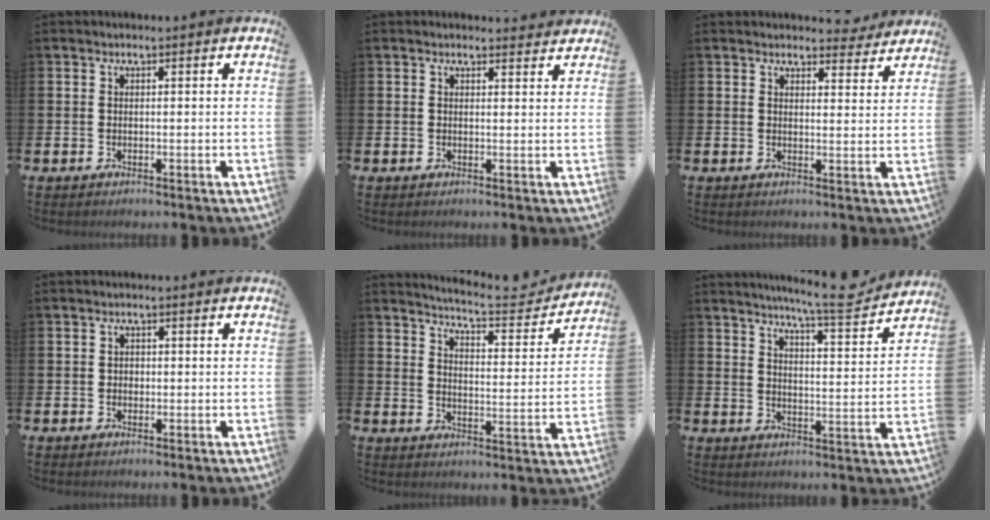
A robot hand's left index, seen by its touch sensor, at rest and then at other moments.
{"total": 1.6, "force": [1.6, 0.4, -0.1], "torque": [0.008, -0.006, 0.028]}
{"total": 3.4, "force": [3.3, 0.8, 0.3], "torque": [0.006, -0.022, 0.056]}
{"total": 1.1, "force": [-0.1, 1.0, 0.5], "torque": [0.000, 0.003, -0.005]}
{"total": 5.7, "force": [5.6, 0.2, 1.2], "torque": [-0.035, -0.048, 0.090]}
{"total": 7.6, "force": [7.0, 0.0, 3.0], "torque": [-0.059, -0.042, 0.118]}